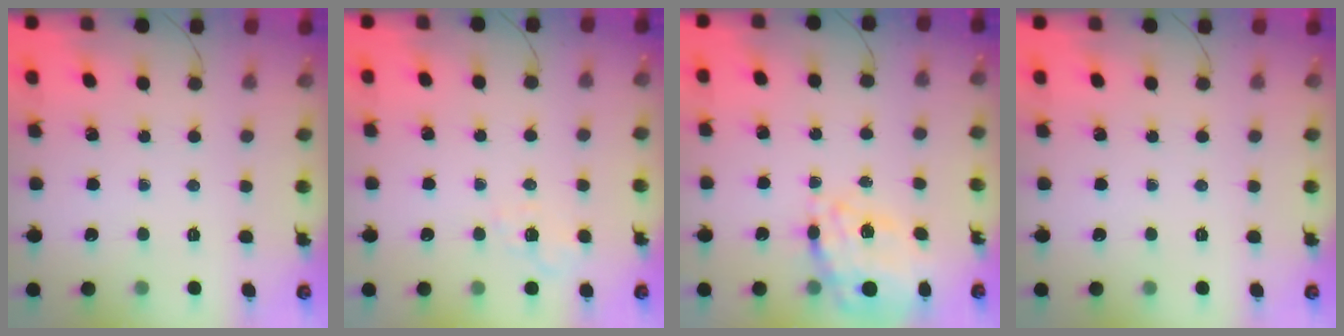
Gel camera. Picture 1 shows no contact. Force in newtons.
{"total": 1.9, "press": 0.8, "slide": 1.8}
{"total": 18.2, "press": 17.8, "slide": 3.9}
{"total": 0.0}